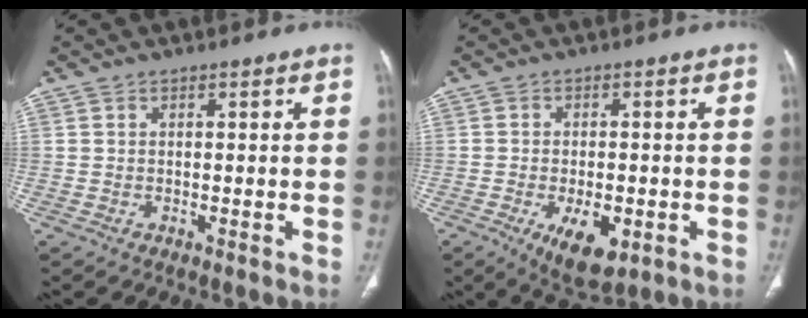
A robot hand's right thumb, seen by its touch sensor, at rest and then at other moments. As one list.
[{"total": 9.0, "force": [-3.2, 4.4, 7.2], "torque": [-0.103, -0.004, -0.037]}]